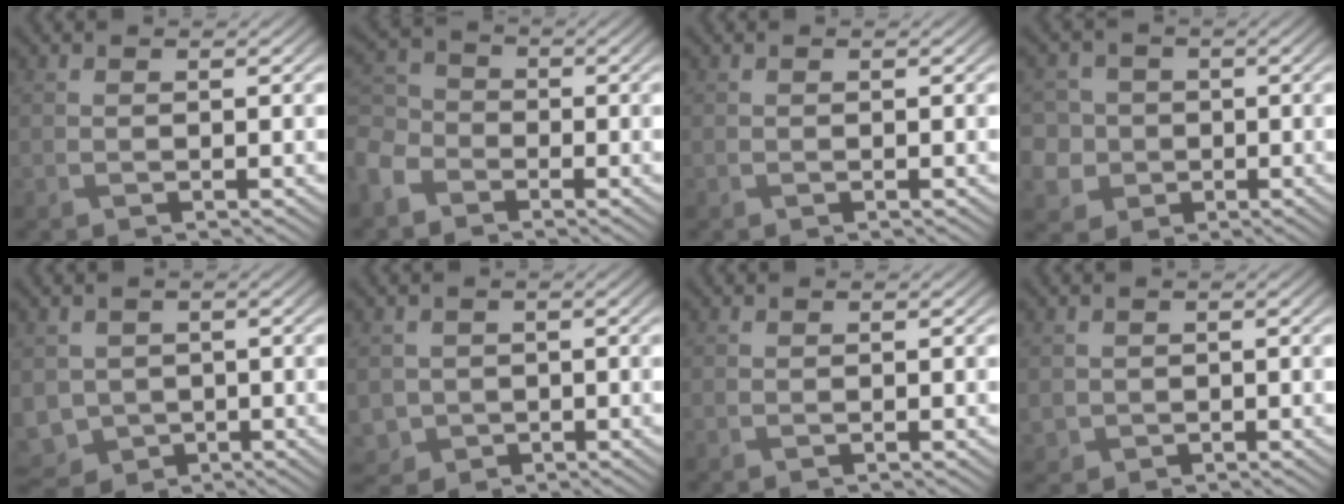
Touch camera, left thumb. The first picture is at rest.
{"total": 6.3, "force": [-3.7, 4.3, 2.6], "torque": [-0.083, -0.005, -0.097]}
{"total": 0.0}
{"total": 7.0, "force": [-0.3, 6.7, 1.9], "torque": [-0.078, 0.017, -0.034]}
{"total": 5.5, "force": [-0.9, 4.8, 2.4], "torque": [-0.083, -0.022, -0.020]}
{"total": 2.8, "force": [-0.3, 2.8, 0.5], "torque": [-0.025, -0.013, -0.007]}
{"total": 0.0}
{"total": 1.4, "force": [0.0, 1.4, 0.0], "torque": [-0.005, -0.008, -0.002]}